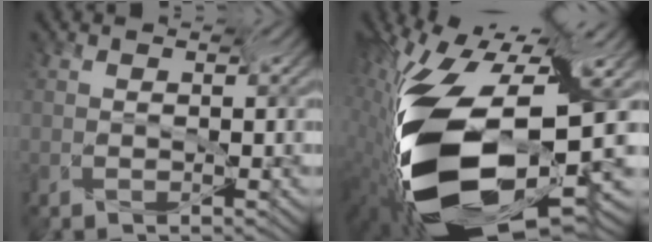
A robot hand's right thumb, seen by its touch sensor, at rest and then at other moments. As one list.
[{"total": 17.7, "force": [-7.0, 8.5, 13.9], "torque": [-0.318, -0.030, -0.111]}]